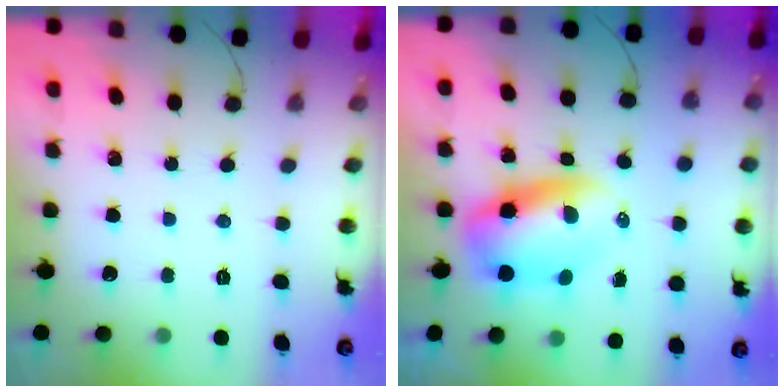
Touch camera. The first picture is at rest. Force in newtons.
{"total": 7.5, "press": 7.2, "slide": 2.1}